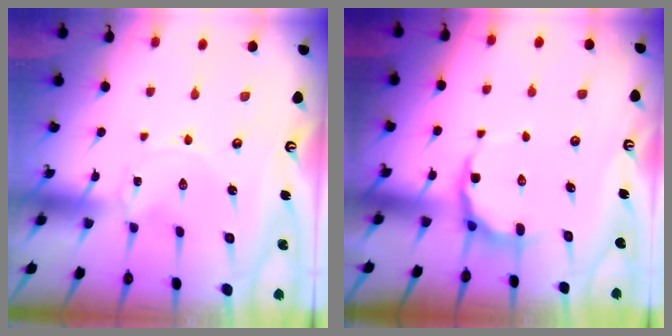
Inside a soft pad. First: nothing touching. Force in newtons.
{"total": 7.6, "press": 7.1, "slide": 2.5}